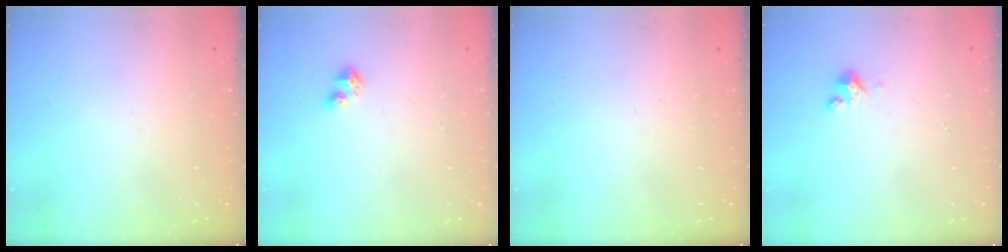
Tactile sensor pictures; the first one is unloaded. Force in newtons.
{"total": 3.0, "press": 2.9, "slide": 0.3}
{"total": 0.0}
{"total": 3.4, "press": 3.4, "slide": 0.3}